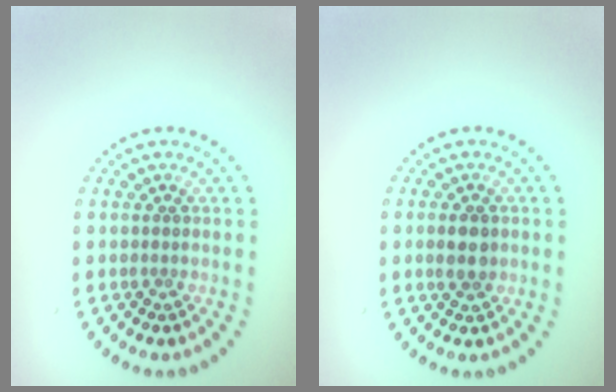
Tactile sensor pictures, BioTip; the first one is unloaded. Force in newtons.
{"total": 2.1, "press": 2.1, "slide": 0.3}